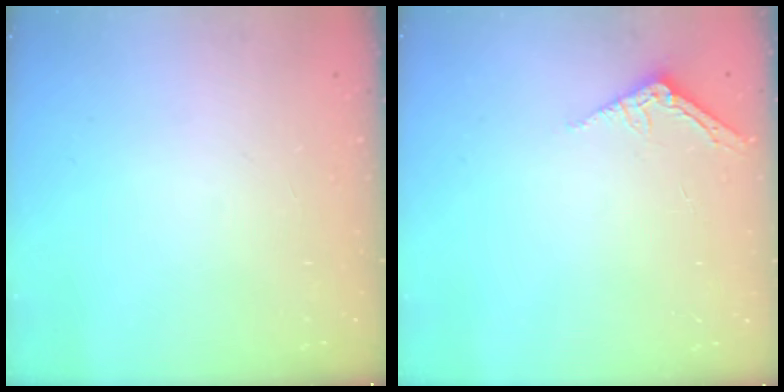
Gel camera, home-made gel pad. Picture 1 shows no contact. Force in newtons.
{"total": 3.0, "press": 3.0, "slide": 0.2}